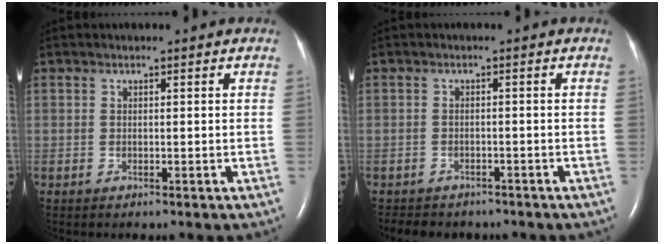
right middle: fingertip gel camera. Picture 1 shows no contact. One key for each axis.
{"total": 6.1, "fx": -5.2, "fy": 2.7, "fz": 1.6, "tx": -0.027, "ty": 0.000, "tz": -0.065}